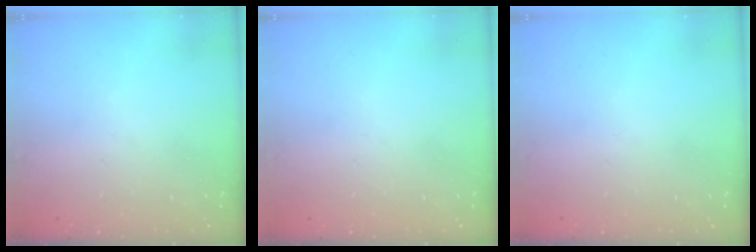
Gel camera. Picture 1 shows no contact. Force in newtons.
{"total": 0.0}
{"total": 0.0}